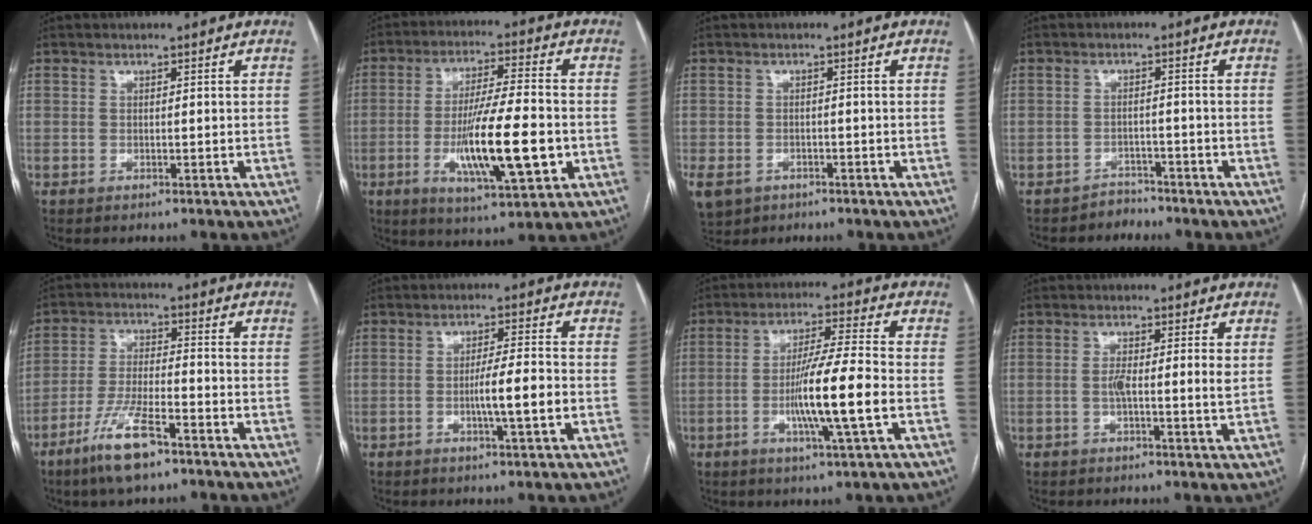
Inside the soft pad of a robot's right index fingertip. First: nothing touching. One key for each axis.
{"total": 14.8, "fx": -3.5, "fy": 2.0, "fz": 14.3, "tx": -0.254, "ty": -0.014, "tz": -0.055}
{"total": 12.9, "fx": -6.0, "fy": 10.2, "fz": 5.0, "tx": -0.161, "ty": -0.012, "tz": -0.079}
{"total": 2.3, "fx": -2.0, "fy": 0.9, "fz": -0.8, "tx": 0.016, "ty": 0.001, "tz": -0.031}
{"total": 9.7, "fx": -6.2, "fy": 1.8, "fz": 7.3, "tx": -0.147, "ty": -0.016, "tz": -0.115}
{"total": 6.0, "fx": -1.6, "fy": 0.0, "fz": 5.8, "tx": -0.098, "ty": -0.002, "tz": -0.026}
{"total": 11.1, "fx": -2.7, "fy": -0.4, "fz": 10.8, "tx": -0.198, "ty": -0.009, "tz": -0.052}
{"total": 3.8, "fx": 0.1, "fy": 0.3, "fz": 3.8, "tx": -0.070, "ty": -0.001, "tz": -0.001}